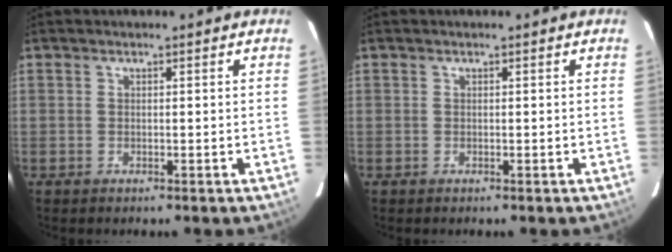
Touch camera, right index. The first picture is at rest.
{"total": 0.0}